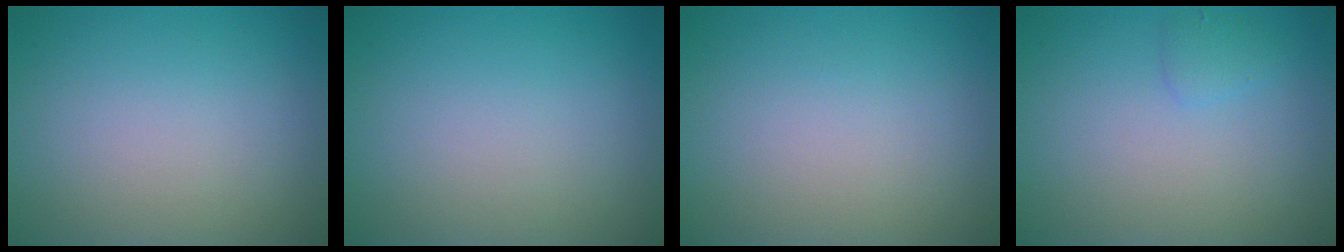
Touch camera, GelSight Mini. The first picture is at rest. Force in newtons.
{"total": 0.0}
{"total": 0.0}
{"total": 1.1, "press": 1.1, "slide": 0.1}